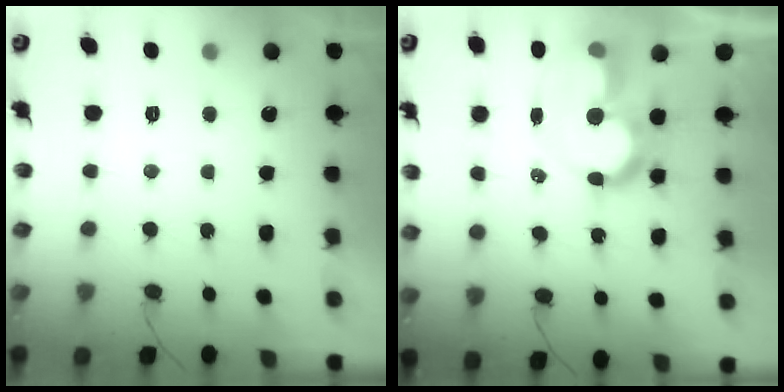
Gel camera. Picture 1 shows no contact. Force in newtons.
{"total": 13.2, "press": 13.1, "slide": 1.5}